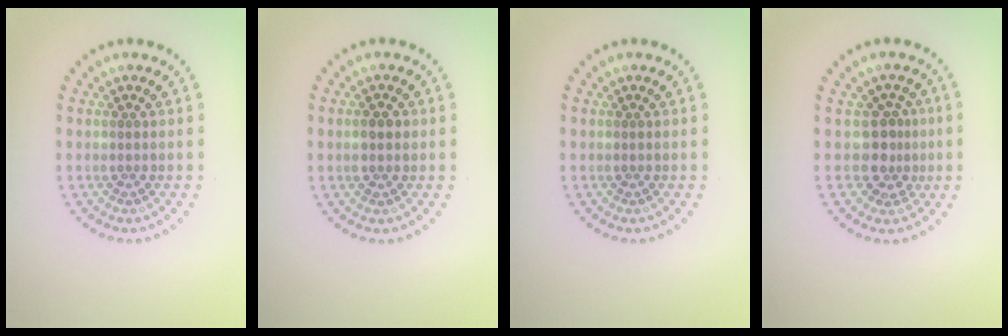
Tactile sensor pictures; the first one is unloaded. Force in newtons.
{"total": 1.6, "press": 1.6, "slide": 0.2}
{"total": 0.0}
{"total": 2.6, "press": 1.9, "slide": 1.7}